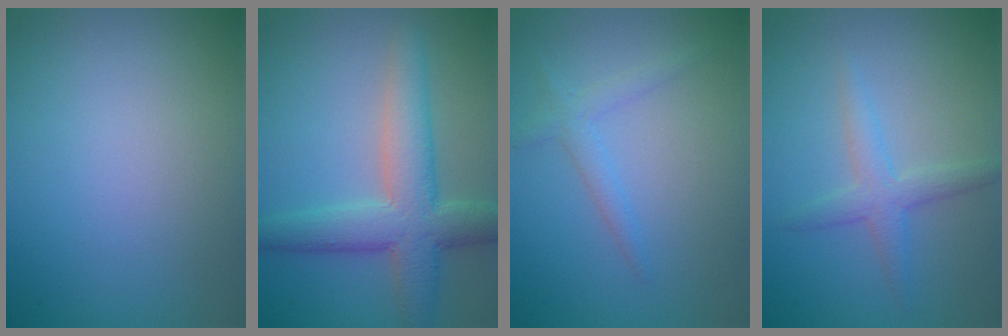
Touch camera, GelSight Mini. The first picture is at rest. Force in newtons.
{"total": 6.1, "press": 6.1, "slide": 0.4}
{"total": 1.7, "press": 1.7, "slide": 0.1}
{"total": 2.4, "press": 2.4, "slide": 0.0}